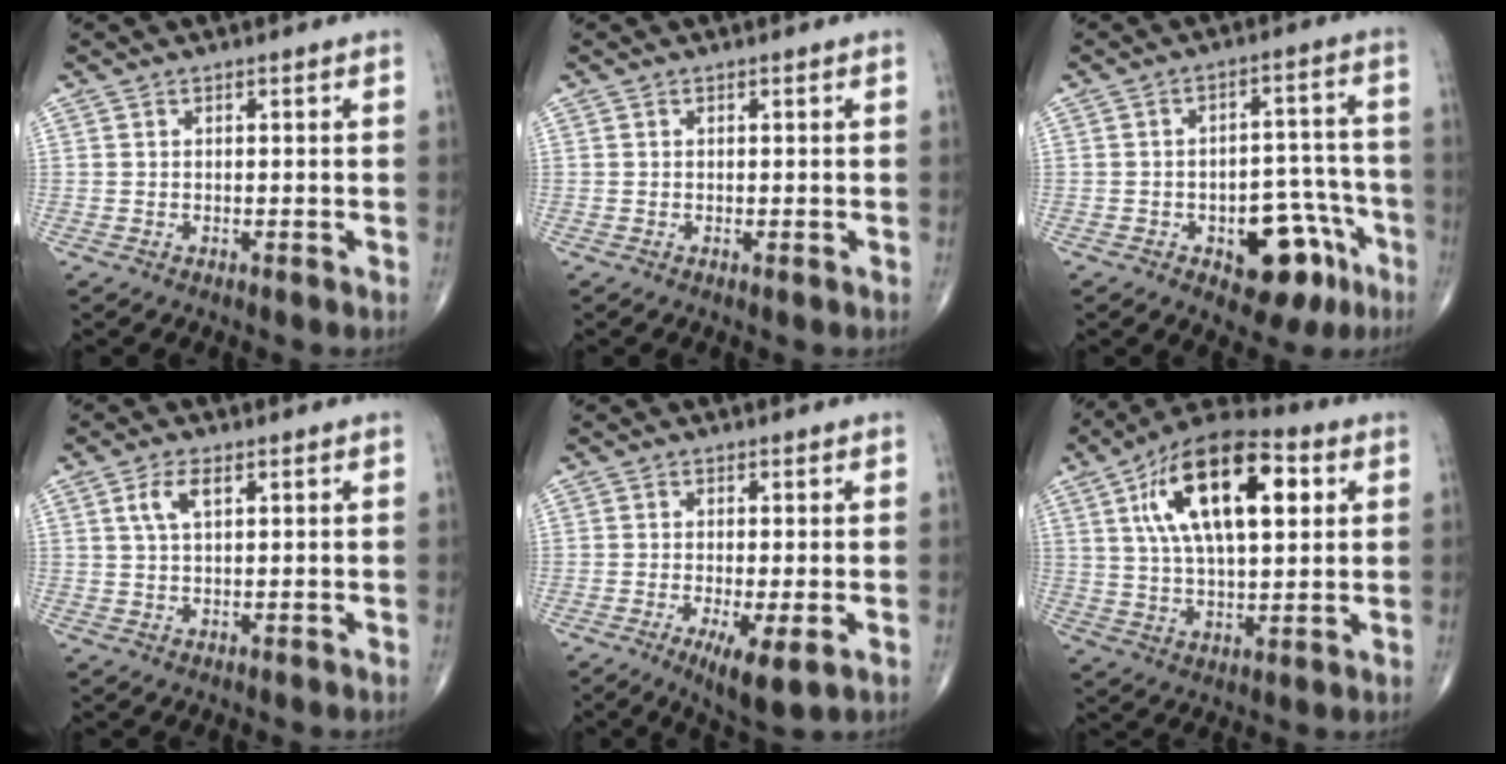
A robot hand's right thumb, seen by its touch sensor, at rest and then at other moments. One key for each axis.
{"total": 0.0}
{"total": 12.5, "fx": -5.8, "fy": 6.9, "fz": 8.7, "tx": -0.070, "ty": 0.052, "tz": -0.069}
{"total": 4.0, "fx": 1.6, "fy": 1.7, "fz": 3.2, "tx": -0.065, "ty": 0.005, "tz": 0.033}
{"total": 6.7, "fx": -2.3, "fy": 1.5, "fz": 6.1, "tx": -0.106, "ty": -0.019, "tz": -0.036}
{"total": 20.5, "fx": 6.3, "fy": 9.2, "fz": 17.2, "tx": -0.276, "ty": 0.005, "tz": 0.099}